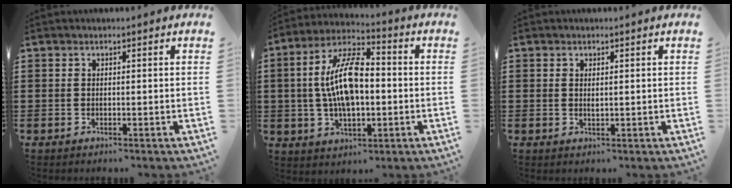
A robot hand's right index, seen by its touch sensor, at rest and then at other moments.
{"total": 11.9, "force": [0.0, 5.5, 10.6], "torque": [-0.225, 0.004, -0.003]}
{"total": 0.9, "force": [0.4, 0.3, 0.8], "torque": [-0.014, 0.003, 0.006]}